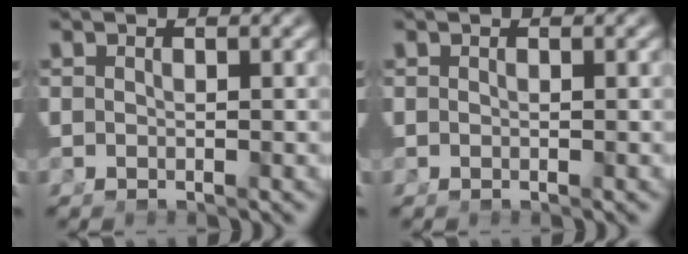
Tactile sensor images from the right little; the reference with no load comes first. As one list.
[{"total": 0.0}]